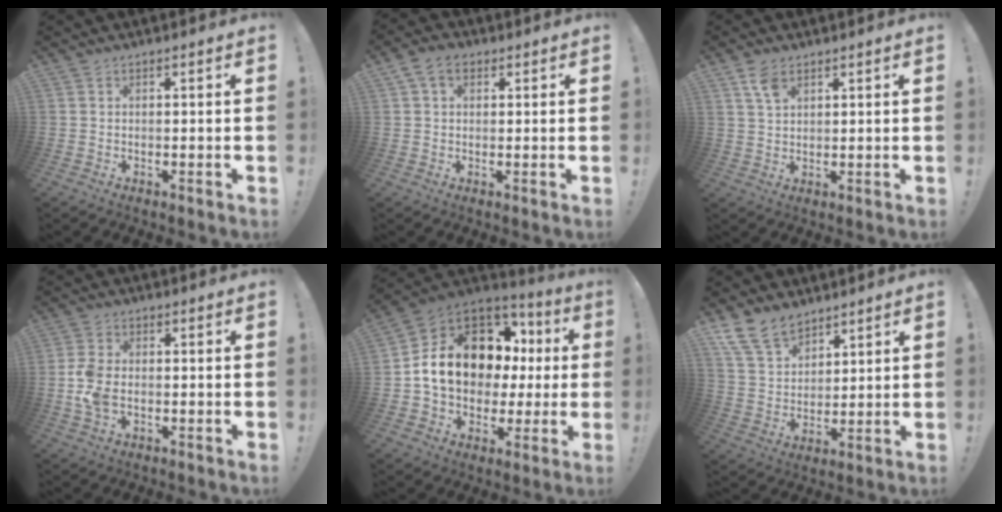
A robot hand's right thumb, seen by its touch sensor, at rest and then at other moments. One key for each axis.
{"total": 5.6, "fx": 1.9, "fy": 3.9, "fz": 3.6, "tx": -0.072, "ty": 0.010, "tz": 0.040}
{"total": 4.7, "fx": 2.7, "fy": 2.5, "fz": 3.0, "tx": -0.055, "ty": -0.008, "tz": 0.052}
{"total": 7.2, "fx": -1.2, "fy": 4.7, "fz": 5.3, "tx": -0.107, "ty": 0.006, "tz": -0.018}
{"total": 17.2, "fx": 3.8, "fy": 12.9, "fz": 10.8, "tx": -0.174, "ty": -0.007, "tz": 0.089}
{"total": 12.2, "fx": 9.2, "fy": 6.9, "fz": 4.3, "tx": -0.087, "ty": -0.054, "tz": 0.180}